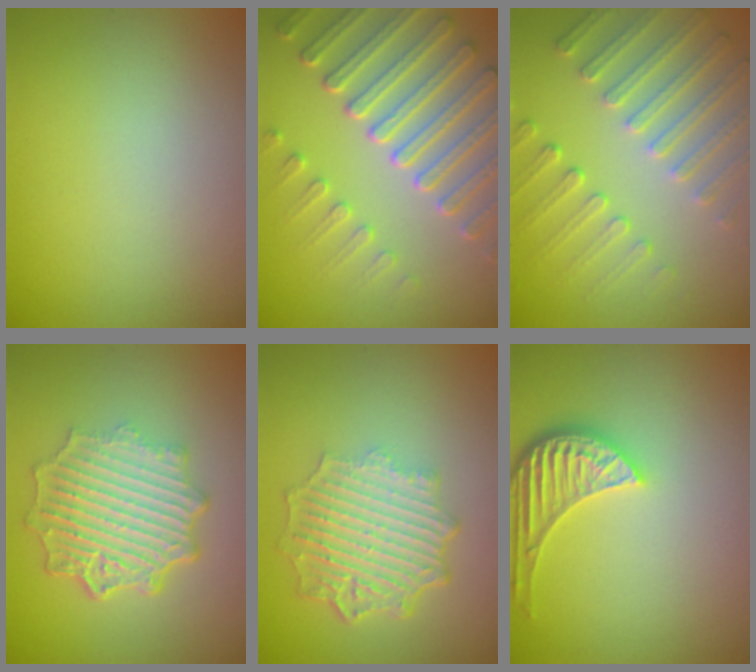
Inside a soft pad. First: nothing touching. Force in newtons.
{"total": 7.6, "press": 5.7, "slide": 5.1}
{"total": 5.1, "press": 3.9, "slide": 3.4}
{"total": 7.1, "press": 5.4, "slide": 4.7}
{"total": 6.3, "press": 4.7, "slide": 4.2}
{"total": 4.0, "press": 3.4, "slide": 2.1}